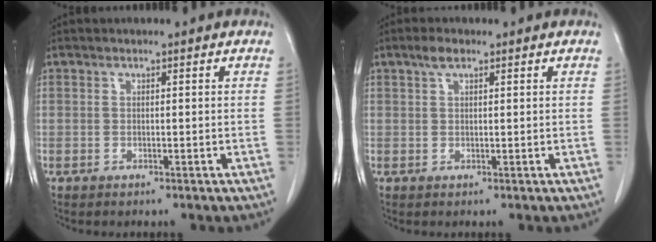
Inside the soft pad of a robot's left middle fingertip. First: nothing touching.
{"total": 2.0, "force": [1.3, 0.6, 1.4], "torque": [-0.030, 0.008, 0.026]}